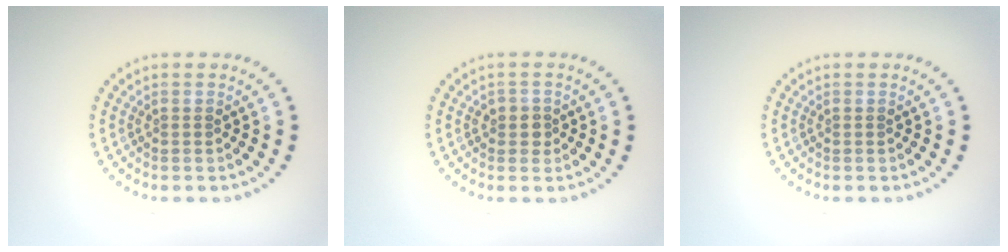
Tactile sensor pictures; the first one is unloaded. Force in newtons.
{"total": 1.5, "press": 1.3, "slide": 0.8}
{"total": 0.0}